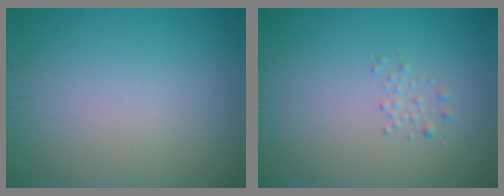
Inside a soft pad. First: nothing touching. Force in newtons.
{"total": 0.8, "press": 0.8, "slide": 0.0}